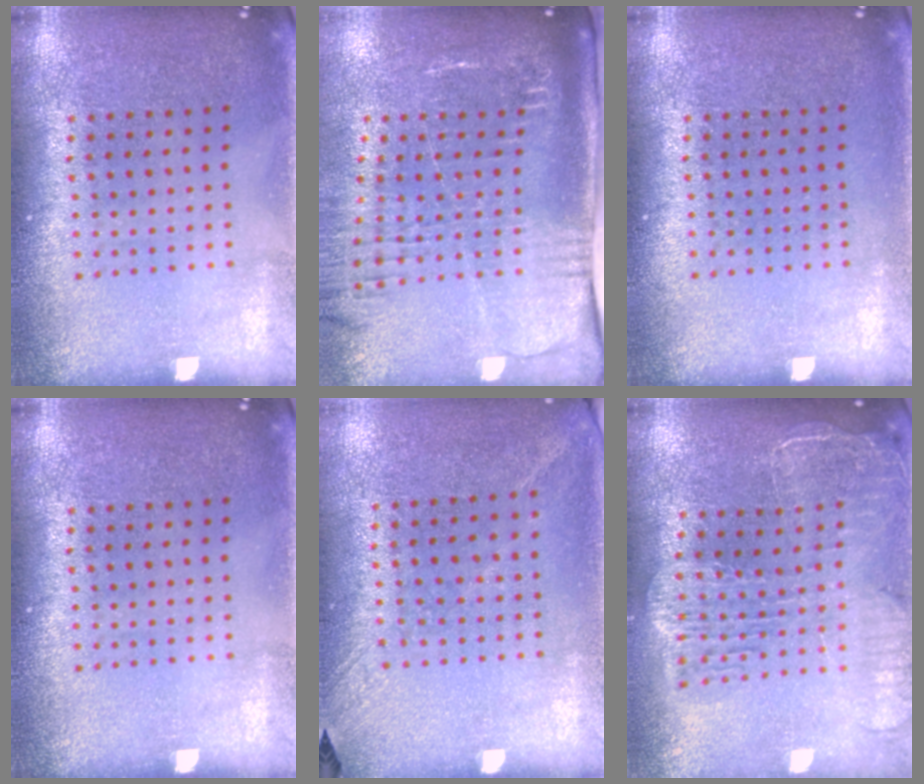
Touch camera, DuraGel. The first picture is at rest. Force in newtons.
{"total": 2.6, "press": 2.0, "slide": 1.7}
{"total": 0.0}
{"total": 0.0}
{"total": 1.3, "press": 1.0, "slide": 0.9}
{"total": 2.3, "press": 2.0, "slide": 1.1}